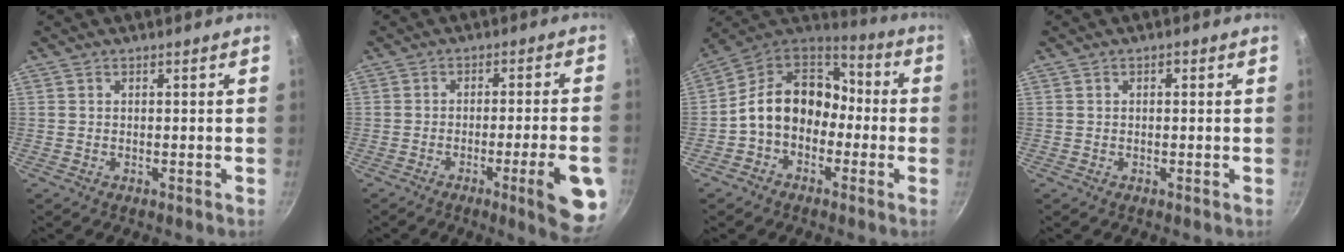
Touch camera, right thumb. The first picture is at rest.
{"total": 11.4, "force": [-4.1, 1.6, 10.5], "torque": [-0.125, 0.015, -0.053]}
{"total": 14.9, "force": [-2.2, 11.5, 9.2], "torque": [-0.117, 0.059, -0.057]}
{"total": 0.7, "force": [0.2, 0.4, 0.5], "torque": [-0.006, 0.005, 0.003]}